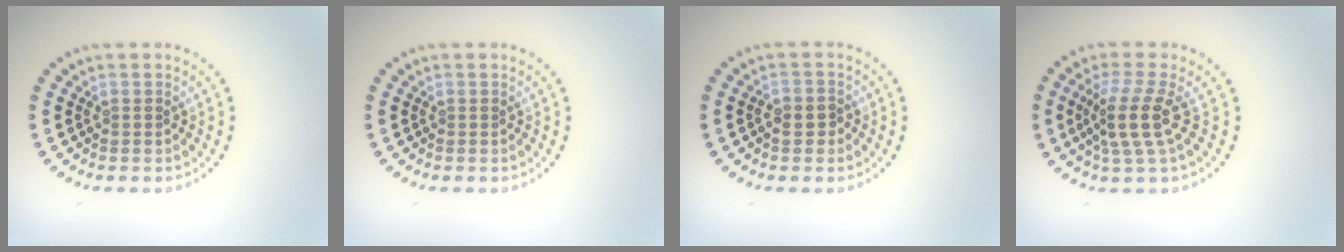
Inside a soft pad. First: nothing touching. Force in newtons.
{"total": 0.0}
{"total": 1.3, "press": 1.2, "slide": 0.5}
{"total": 3.7, "press": 2.8, "slide": 2.4}